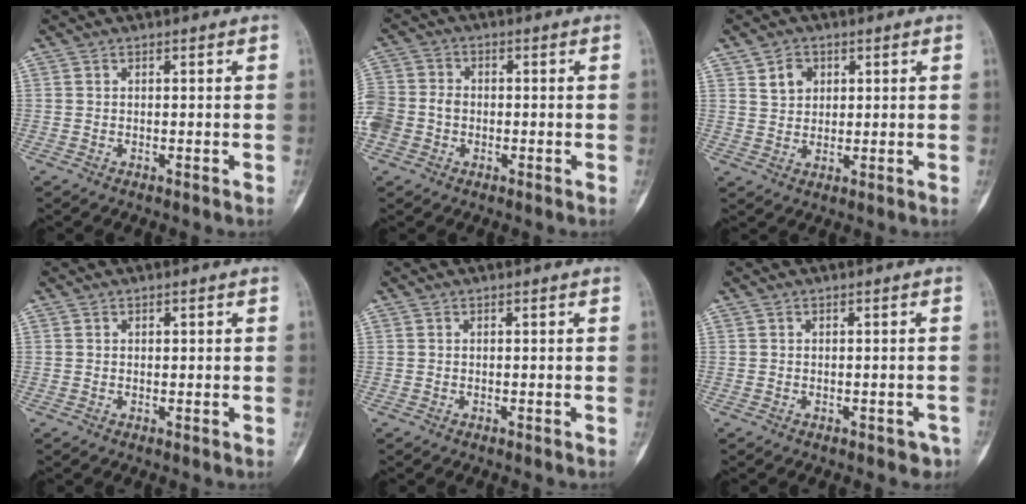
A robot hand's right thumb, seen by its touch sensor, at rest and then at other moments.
{"total": 10.6, "force": [-1.8, 9.0, 5.2], "torque": [-0.141, 0.023, -0.032]}
{"total": 4.5, "force": [1.9, 3.6, 1.9], "torque": [-0.012, -0.010, 0.036]}
{"total": 0.6, "force": [0.2, 0.4, 0.4], "torque": [-0.001, -0.001, 0.002]}
{"total": 0.0}
{"total": 2.2, "force": [-1.4, 1.4, 0.9], "torque": [0.006, 0.010, -0.014]}